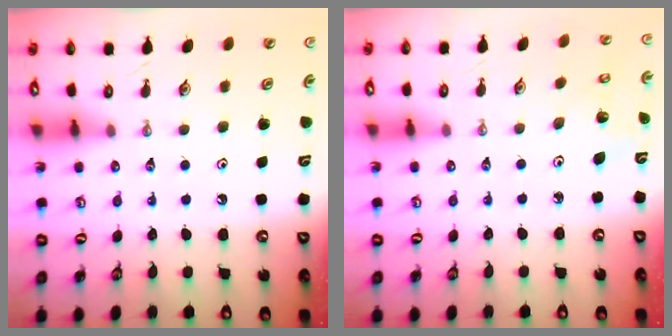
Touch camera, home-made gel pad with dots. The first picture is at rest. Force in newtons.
{"total": 3.2, "press": 3.2, "slide": 0.3}